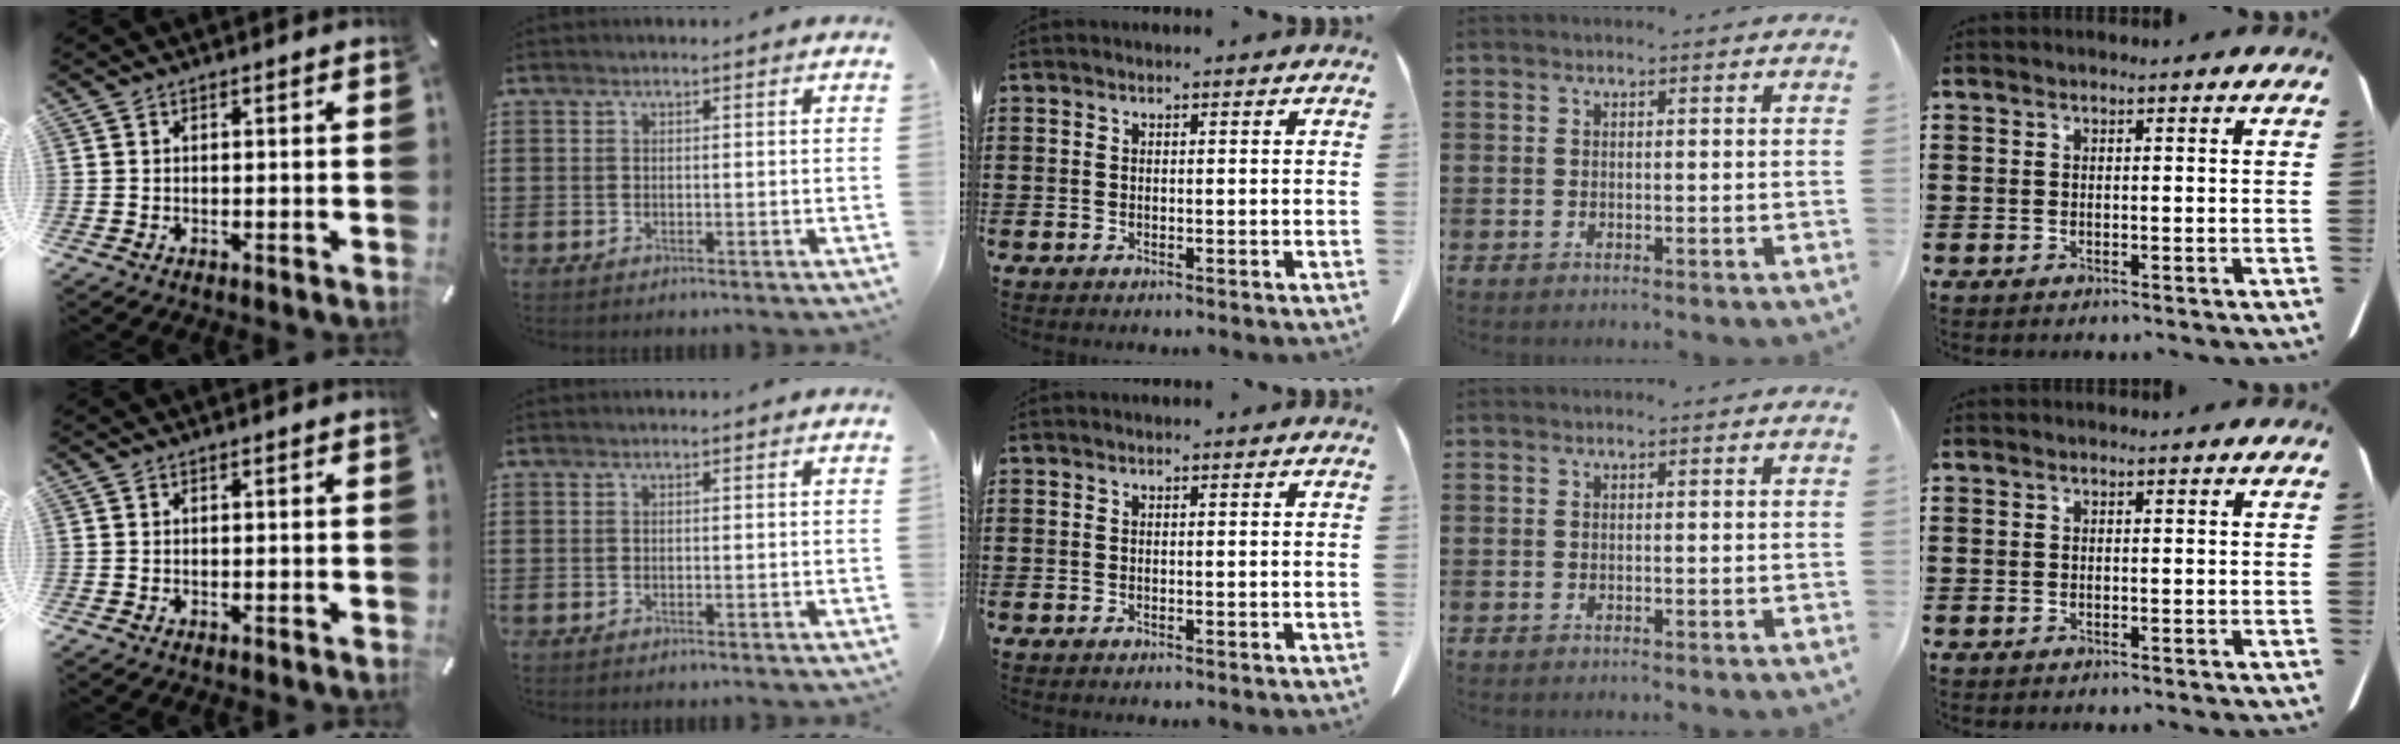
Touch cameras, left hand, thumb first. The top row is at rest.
{}